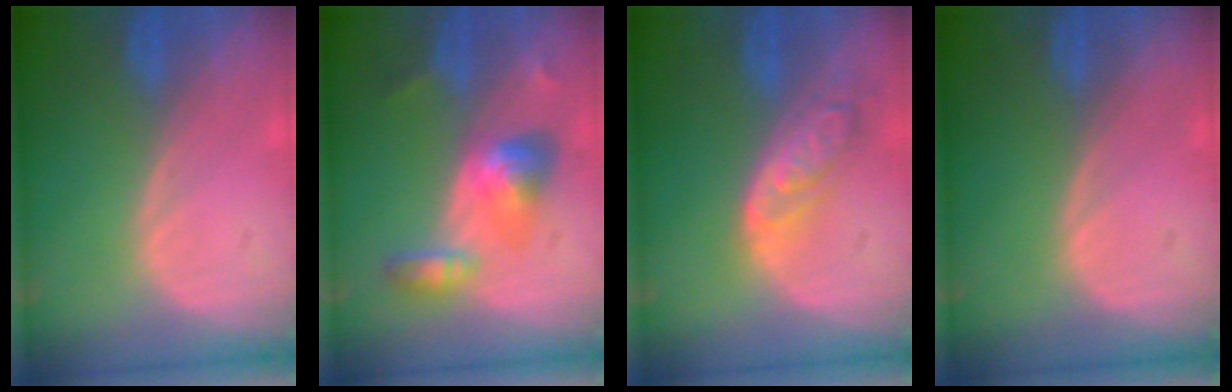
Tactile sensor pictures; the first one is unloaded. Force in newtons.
{"total": 6.3, "press": 5.8, "slide": 2.4}
{"total": 6.3, "press": 5.6, "slide": 2.9}
{"total": 0.0}